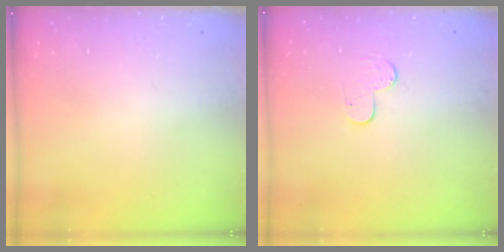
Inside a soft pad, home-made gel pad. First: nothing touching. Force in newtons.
{"total": 4.9, "press": 4.9, "slide": 0.4}